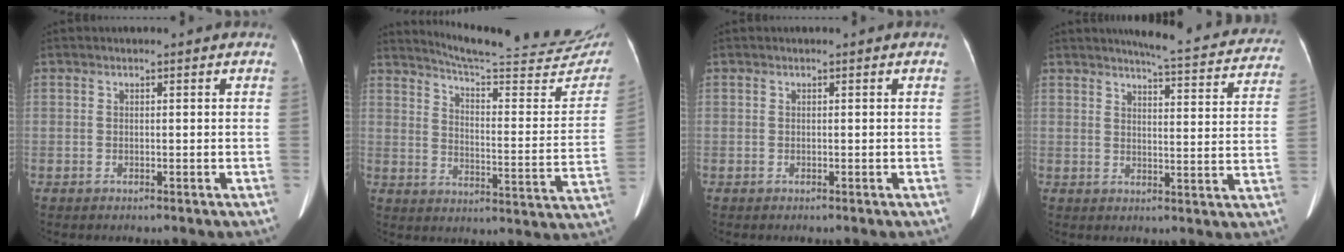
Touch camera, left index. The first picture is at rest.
{"total": 24.9, "force": [23.0, 1.9, 9.4], "torque": [-0.129, -0.088, 0.281]}
{"total": 0.0}
{"total": 16.5, "force": [15.3, 2.2, 5.8], "torque": [-0.058, -0.038, 0.164]}